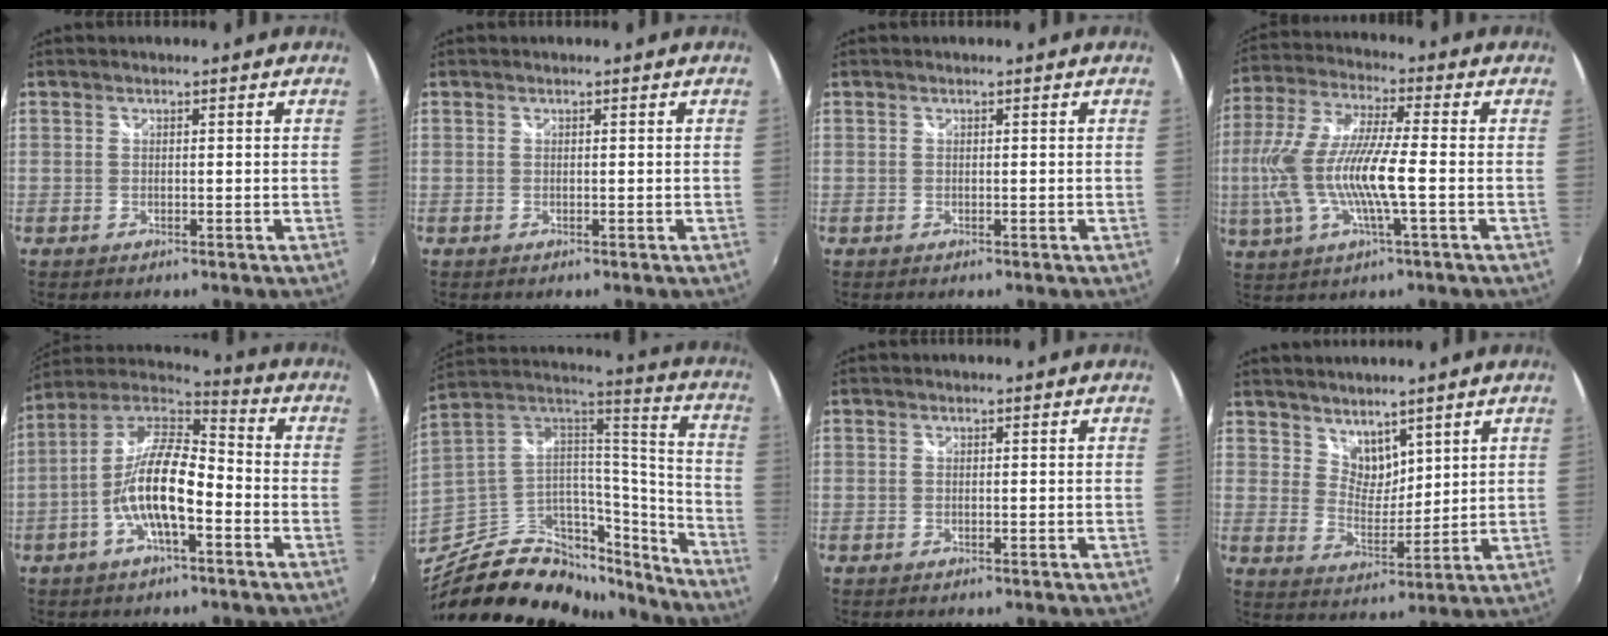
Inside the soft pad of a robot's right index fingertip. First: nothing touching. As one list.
[{"total": 0.0}, {"total": 0.0}, {"total": 15.5, "force": [-2.6, 2.6, 15.1], "torque": [-0.298, -0.009, -0.049]}, {"total": 13.3, "force": [-4.4, 4.0, 11.9], "torque": [-0.237, 0.007, -0.089]}, {"total": 28.3, "force": [-21.2, 13.8, 12.7], "torque": [-0.227, 0.063, -0.319]}, {"total": 0.0}, {"total": 6.0, "force": [4.8, 3.1, 1.8], "torque": [-0.019, -0.002, 0.091]}]